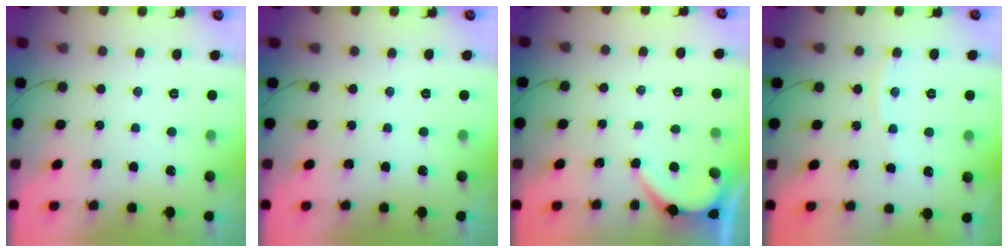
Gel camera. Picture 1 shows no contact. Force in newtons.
{"total": 0.0}
{"total": 1.7, "press": 1.6, "slide": 0.4}
{"total": 2.8, "press": 2.8, "slide": 0.4}